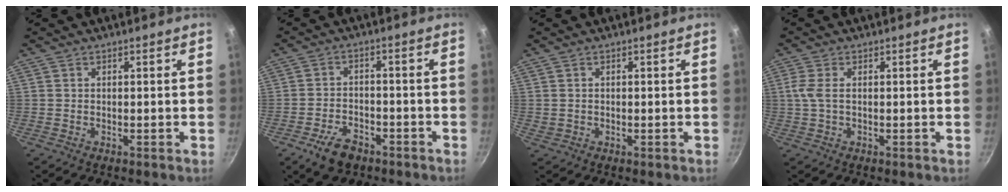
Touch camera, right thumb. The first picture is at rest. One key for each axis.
{"total": 7.4, "fx": -4.5, "fy": 4.7, "fz": 3.5, "tx": -0.059, "ty": 0.033, "tz": -0.078}
{"total": 0.7, "fx": 0.0, "fy": 0.3, "fz": 0.6, "tx": -0.010, "ty": 0.003, "tz": 0.003}
{"total": 3.1, "fx": 0.3, "fy": 1.5, "fz": 2.7, "tx": -0.069, "ty": 0.005, "tz": 0.003}